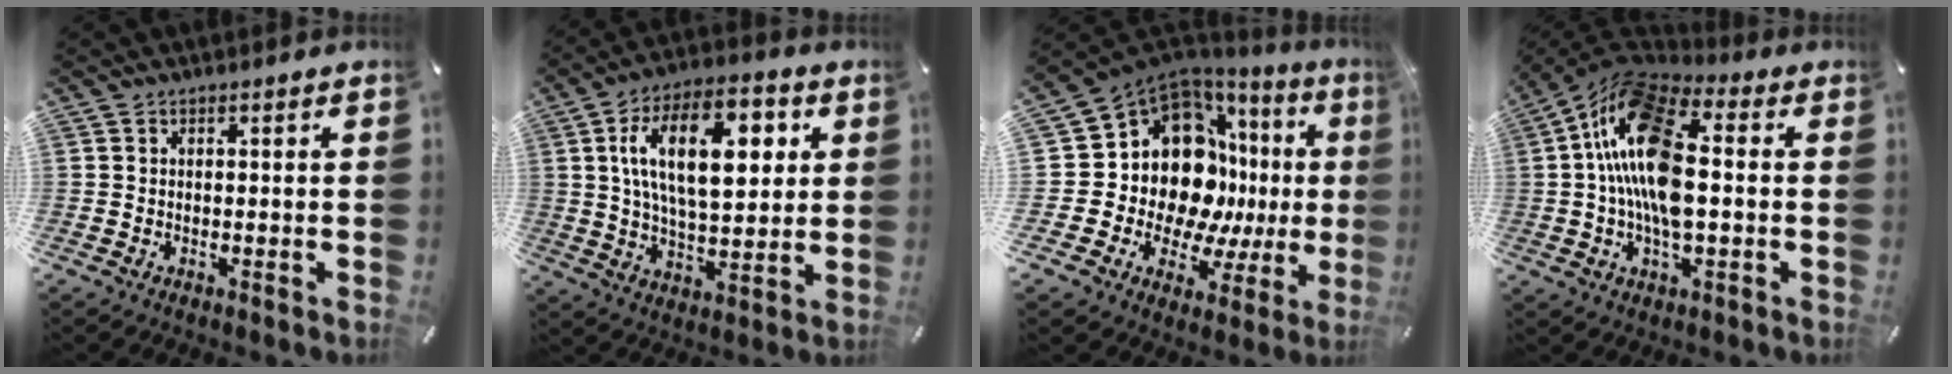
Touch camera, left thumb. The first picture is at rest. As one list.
[{"total": 18.9, "force": [5.6, 9.8, 15.2], "torque": [-0.264, 0.004, 0.085]}, {"total": 17.6, "force": [3.9, 13.6, 10.5], "torque": [-0.175, -0.067, 0.084]}, {"total": 18.2, "force": [0.7, 9.8, 15.3], "torque": [-0.311, 0.006, 0.010]}]